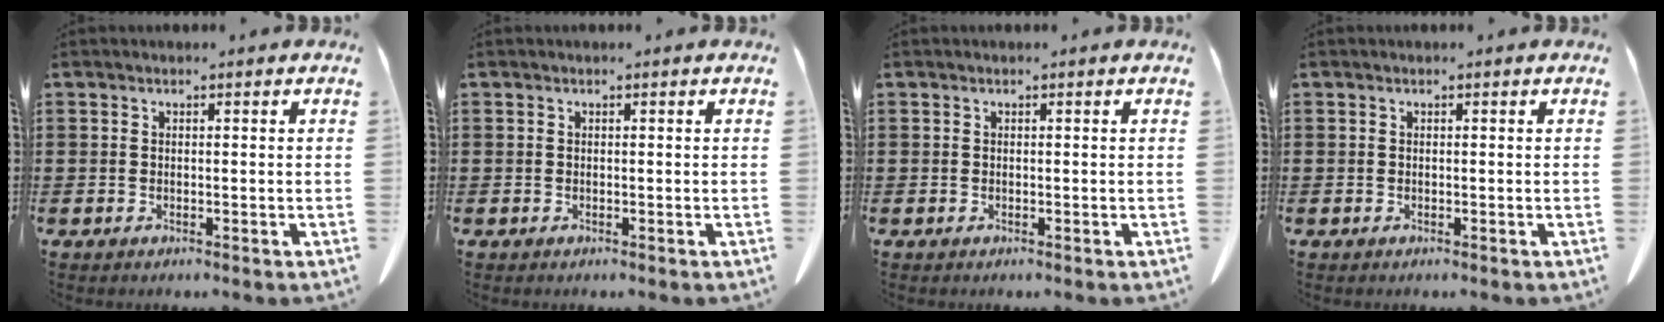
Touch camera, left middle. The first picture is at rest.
{"total": 0.0}
{"total": 0.0}
{"total": 0.0}